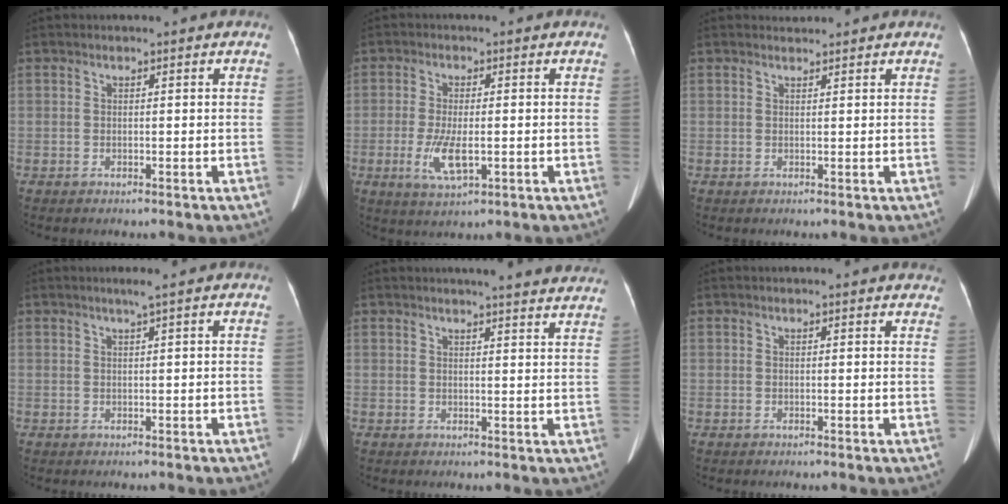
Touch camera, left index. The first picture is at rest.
{"total": 5.8, "force": [-1.4, 1.8, 5.4], "torque": [-0.114, -0.011, -0.021]}
{"total": 0.9, "force": [0.9, 0.0, -0.3], "torque": [-0.008, 0.004, 0.017]}
{"total": 1.1, "force": [0.6, -0.4, 0.9], "torque": [-0.022, -0.003, 0.017]}
{"total": 12.7, "force": [11.9, 0.5, 4.2], "torque": [-0.039, -0.027, 0.116]}
{"total": 4.9, "force": [4.5, 1.4, 1.1], "torque": [0.000, -0.002, 0.028]}